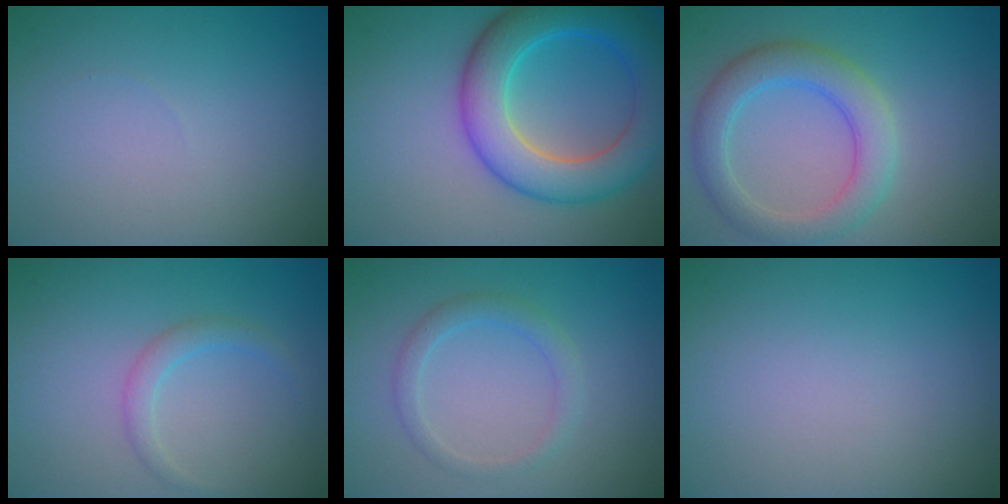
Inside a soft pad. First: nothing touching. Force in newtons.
{"total": 7.8, "press": 7.8, "slide": 0.1}
{"total": 4.5, "press": 4.5, "slide": 0.2}
{"total": 1.5, "press": 1.5, "slide": 0.1}
{"total": 1.8, "press": 1.8, "slide": 0.0}
{"total": 0.0}